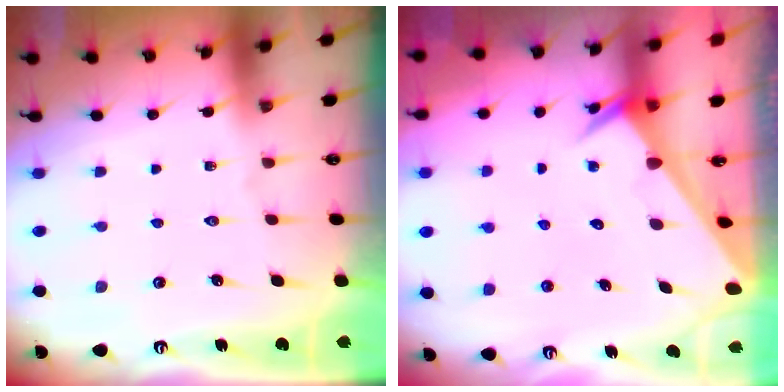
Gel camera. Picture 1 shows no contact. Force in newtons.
{"total": 2.4, "press": 2.4, "slide": 0.0}